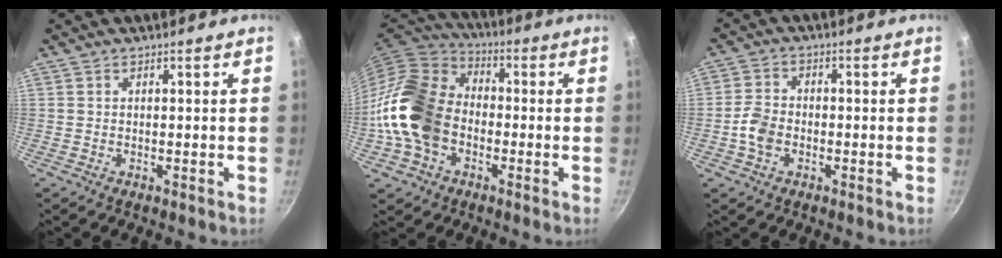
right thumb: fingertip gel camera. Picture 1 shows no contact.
{"total": 17.8, "force": [-3.6, 13.3, 11.3], "torque": [-0.199, 0.042, -0.083]}
{"total": 4.9, "force": [-1.5, 3.5, 3.2], "torque": [-0.060, 0.018, -0.035]}